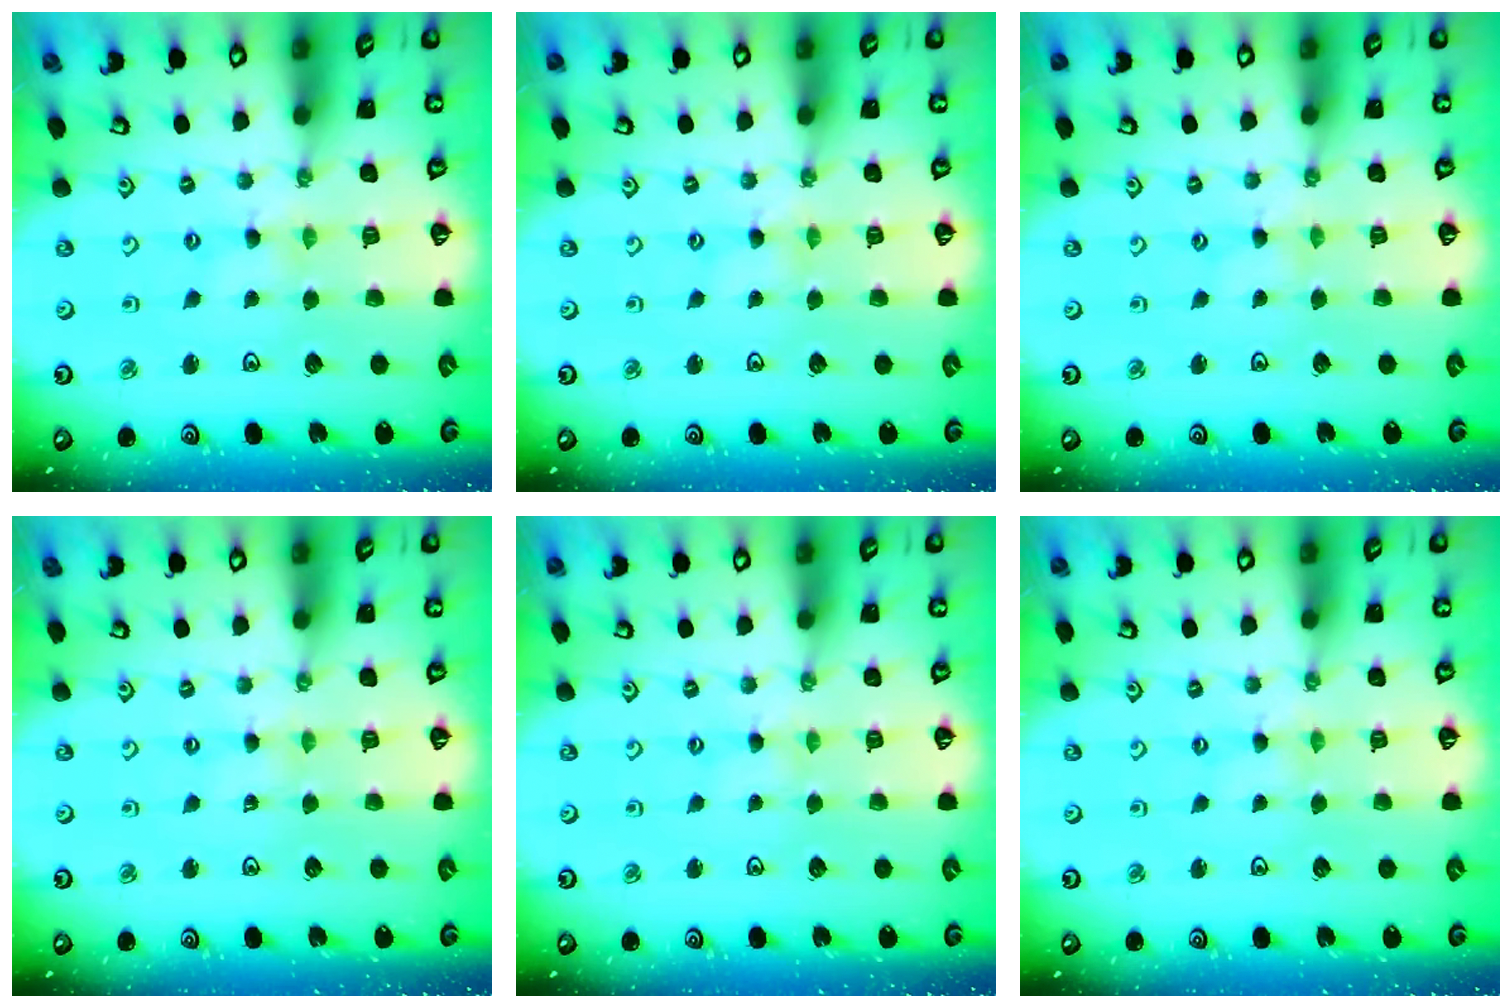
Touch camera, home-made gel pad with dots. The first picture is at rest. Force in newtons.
{"total": 1.1, "press": 1.1, "slide": 0.1}
{"total": 0.6, "press": 0.6, "slide": 0.1}
{"total": 1.0, "press": 1.0, "slide": 0.2}
{"total": 1.1, "press": 1.1, "slide": 0.2}
{"total": 0.0}